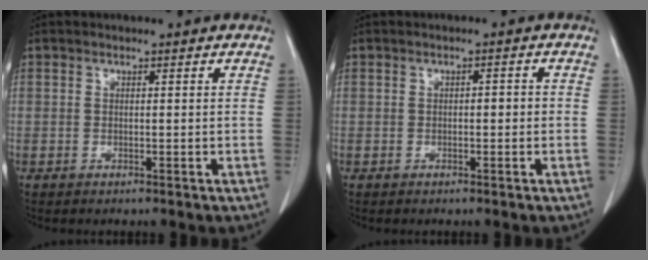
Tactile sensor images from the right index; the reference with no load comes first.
{"total": 1.3, "force": [-0.2, 0.5, 1.2], "torque": [-0.015, 0.004, -0.003]}